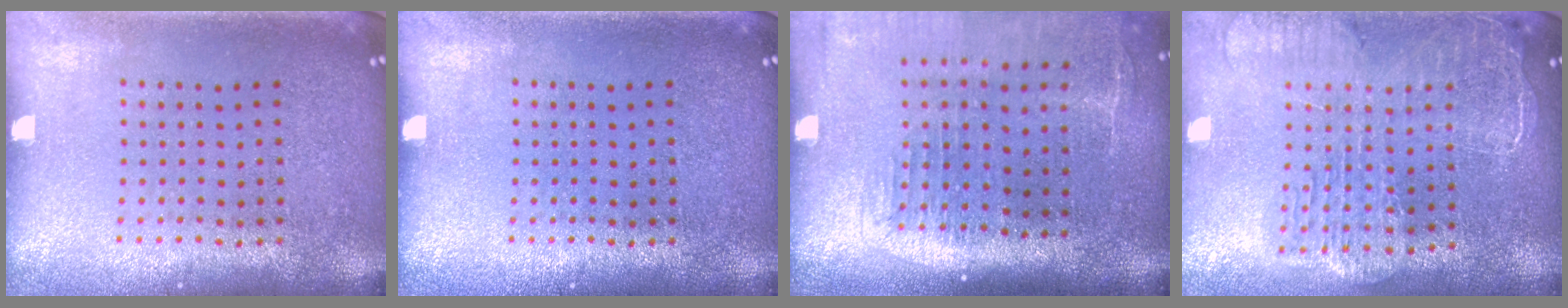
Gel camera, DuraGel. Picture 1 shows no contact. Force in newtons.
{"total": 0.0}
{"total": 2.1, "press": 1.7, "slide": 1.1}
{"total": 2.4, "press": 2.1, "slide": 1.2}